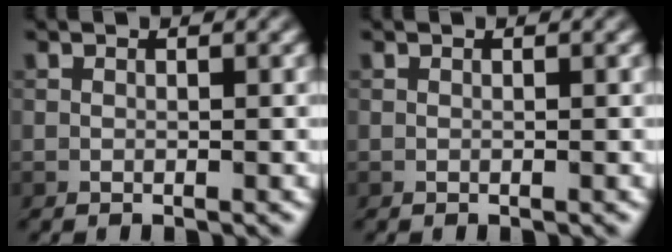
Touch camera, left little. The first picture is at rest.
{"total": 0.0}